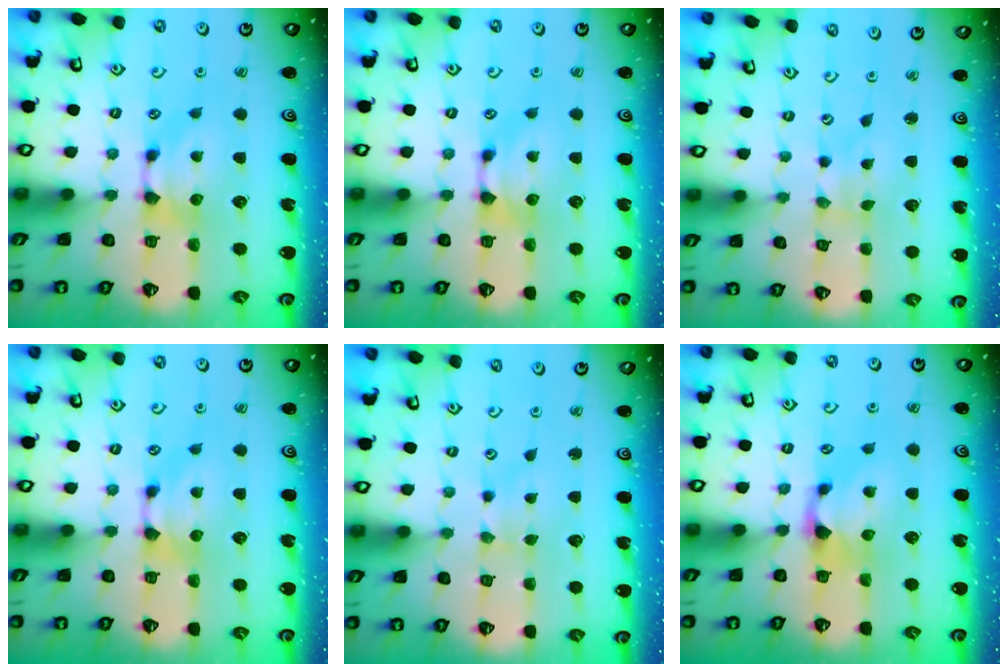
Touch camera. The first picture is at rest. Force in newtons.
{"total": 0.0}
{"total": 4.0, "press": 3.9, "slide": 0.6}
{"total": 0.0}
{"total": 1.0, "press": 0.9, "slide": 0.3}
{"total": 1.0, "press": 0.1, "slide": 1.0}